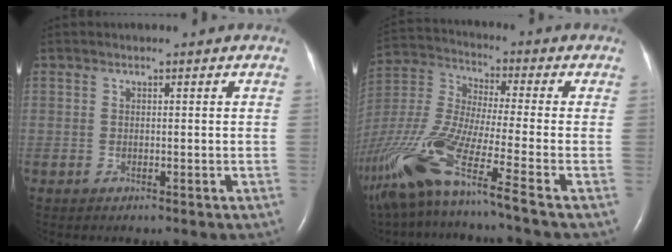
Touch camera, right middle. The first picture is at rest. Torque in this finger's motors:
{"motor_torque": [1.43, -0.70, 0.80, 0.21]}